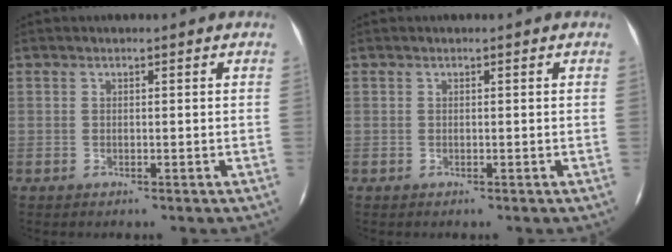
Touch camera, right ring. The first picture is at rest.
{"total": 0.0}